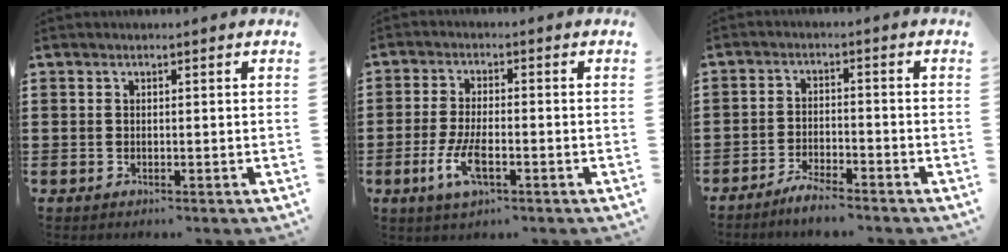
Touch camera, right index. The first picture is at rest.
{"total": 6.0, "force": [-2.2, 2.1, 5.2], "torque": [-0.117, -0.010, -0.045]}
{"total": 3.5, "force": [-3.4, 0.1, 0.7], "torque": [-0.016, 0.008, -0.070]}